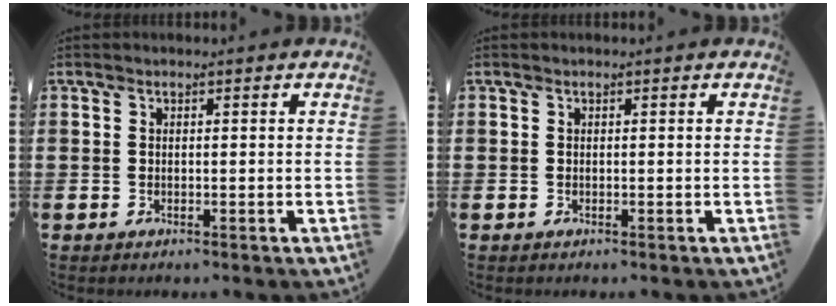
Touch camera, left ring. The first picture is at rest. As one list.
[{"total": 0.0}]